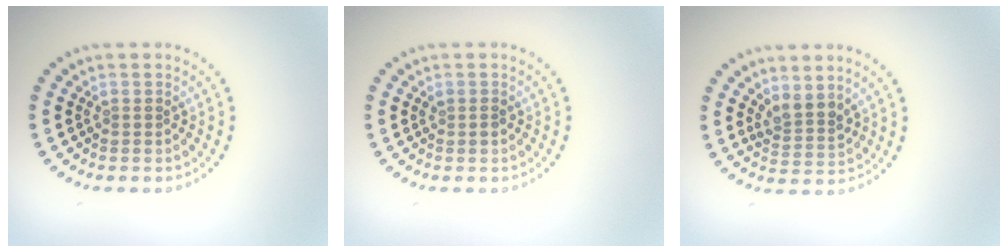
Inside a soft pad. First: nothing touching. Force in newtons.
{"total": 0.6, "press": 0.6, "slide": 0.2}
{"total": 2.2, "press": 1.9, "slide": 1.2}